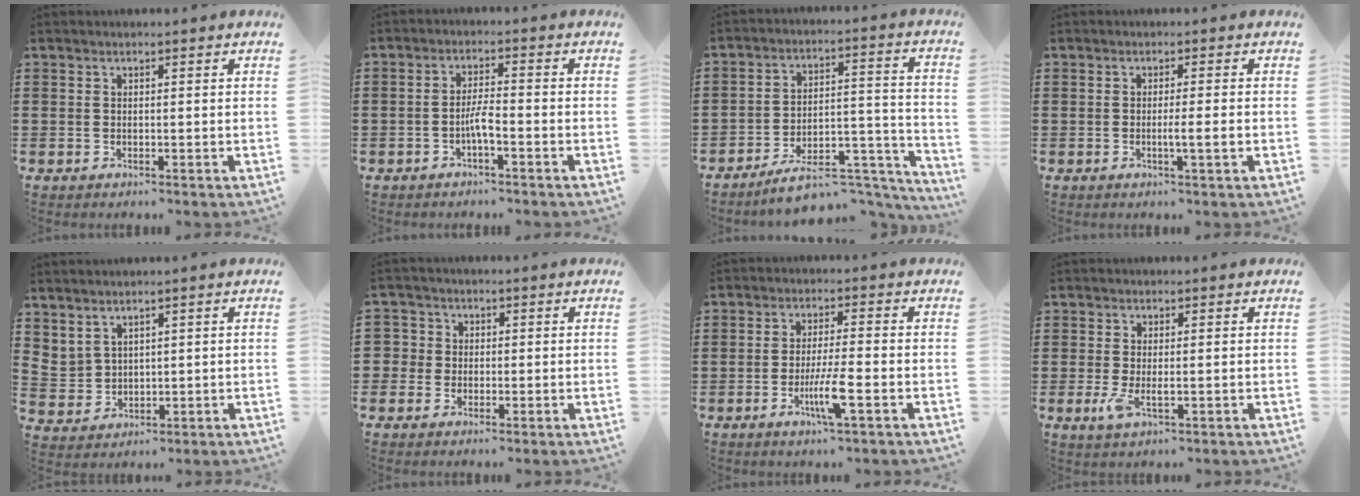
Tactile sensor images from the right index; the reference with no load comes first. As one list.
[{"total": 3.2, "force": [-1.5, 0.6, 2.8], "torque": [-0.059, 0.002, -0.031]}, {"total": 9.0, "force": [-7.3, 2.7, 4.5], "torque": [-0.059, 0.024, -0.129]}, {"total": 2.7, "force": [-0.7, -0.4, 2.6], "torque": [-0.043, -0.008, -0.015]}, {"total": 2.5, "force": [2.3, 1.1, 0.2], "torque": [-0.014, -0.002, 0.044]}, {"total": 2.5, "force": [-0.3, 2.5, 0.2], "torque": [-0.017, 0.007, -0.011]}, {"total": 5.7, "force": [-2.2, 0.2, 5.2], "torque": [-0.099, -0.015, -0.040]}, {"total": 2.5, "force": [-0.3, 0.8, 2.4], "torque": [-0.058, -0.009, -0.009]}]